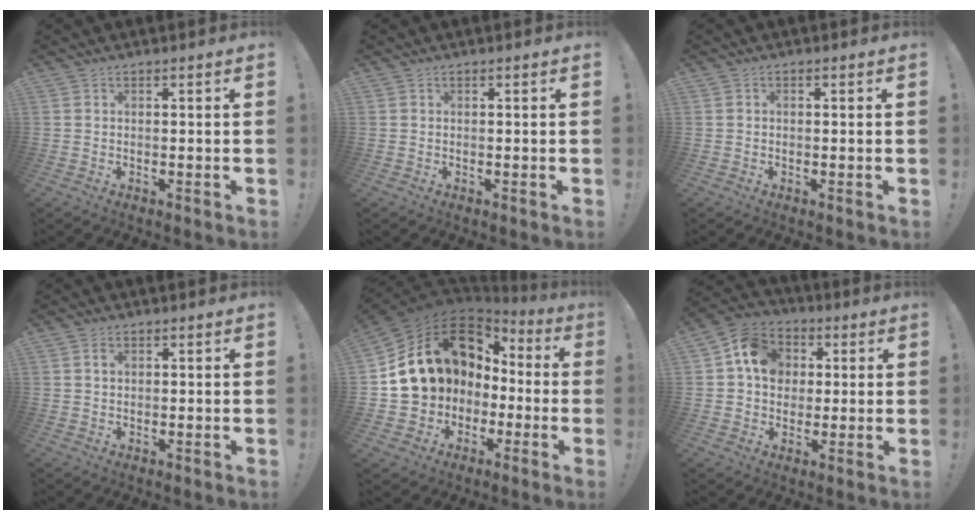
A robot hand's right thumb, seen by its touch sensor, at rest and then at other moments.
{"total": 0.0}
{"total": 0.7, "force": [-0.4, 0.4, 0.4], "torque": [-0.010, 0.004, -0.006]}
{"total": 1.4, "force": [0.5, 0.9, 0.9], "torque": [-0.020, 0.004, 0.008]}
{"total": 17.8, "force": [4.6, 14.6, 9.1], "torque": [-0.148, -0.018, 0.118]}
{"total": 12.5, "force": [2.9, 10.8, 5.8], "torque": [-0.087, 0.008, 0.062]}